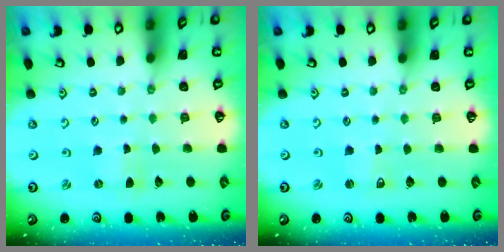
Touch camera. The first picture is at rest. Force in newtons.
{"total": 1.2, "press": 1.2, "slide": 0.2}